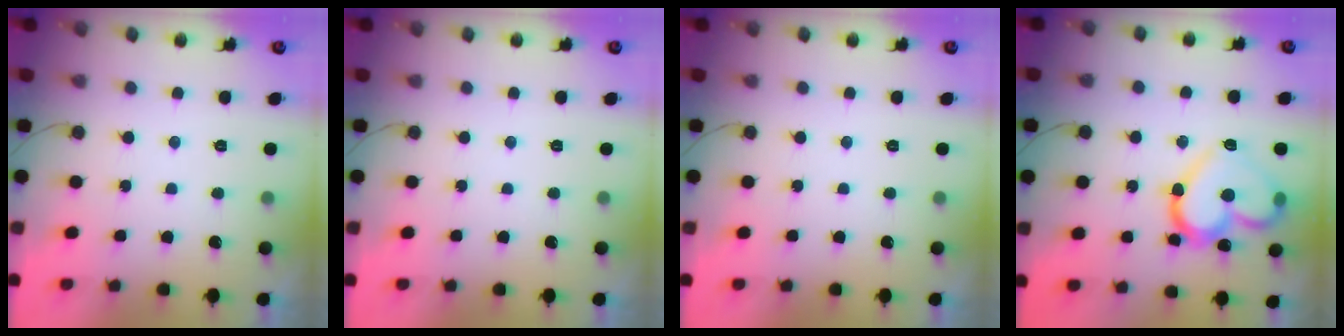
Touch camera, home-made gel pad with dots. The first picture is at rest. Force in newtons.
{"total": 0.0}
{"total": 0.0}
{"total": 19.4, "press": 19.4, "slide": 1.0}